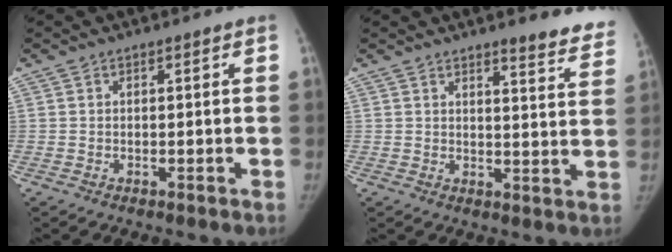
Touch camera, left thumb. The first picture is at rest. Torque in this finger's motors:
{"motor_torque": [-0.19, 0.15, 0.61, -0.27, 0.00]}